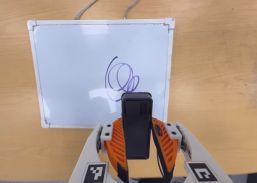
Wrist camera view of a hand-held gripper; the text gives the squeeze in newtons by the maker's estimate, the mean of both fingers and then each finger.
{"total": 4.0, "left": 2.5, "right": 5.5}